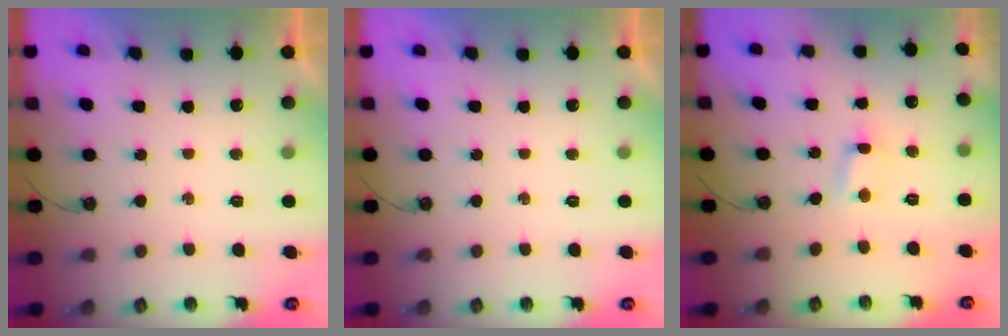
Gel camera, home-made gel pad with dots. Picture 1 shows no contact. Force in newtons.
{"total": 0.0}
{"total": 0.6, "press": 0.4, "slide": 0.5}